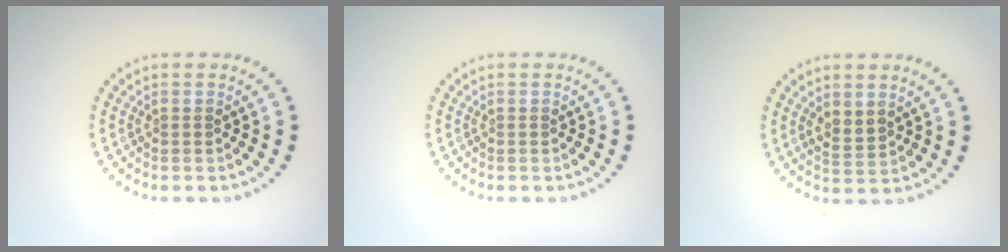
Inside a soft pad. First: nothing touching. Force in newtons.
{"total": 0.0}
{"total": 1.9, "press": 1.8, "slide": 0.7}